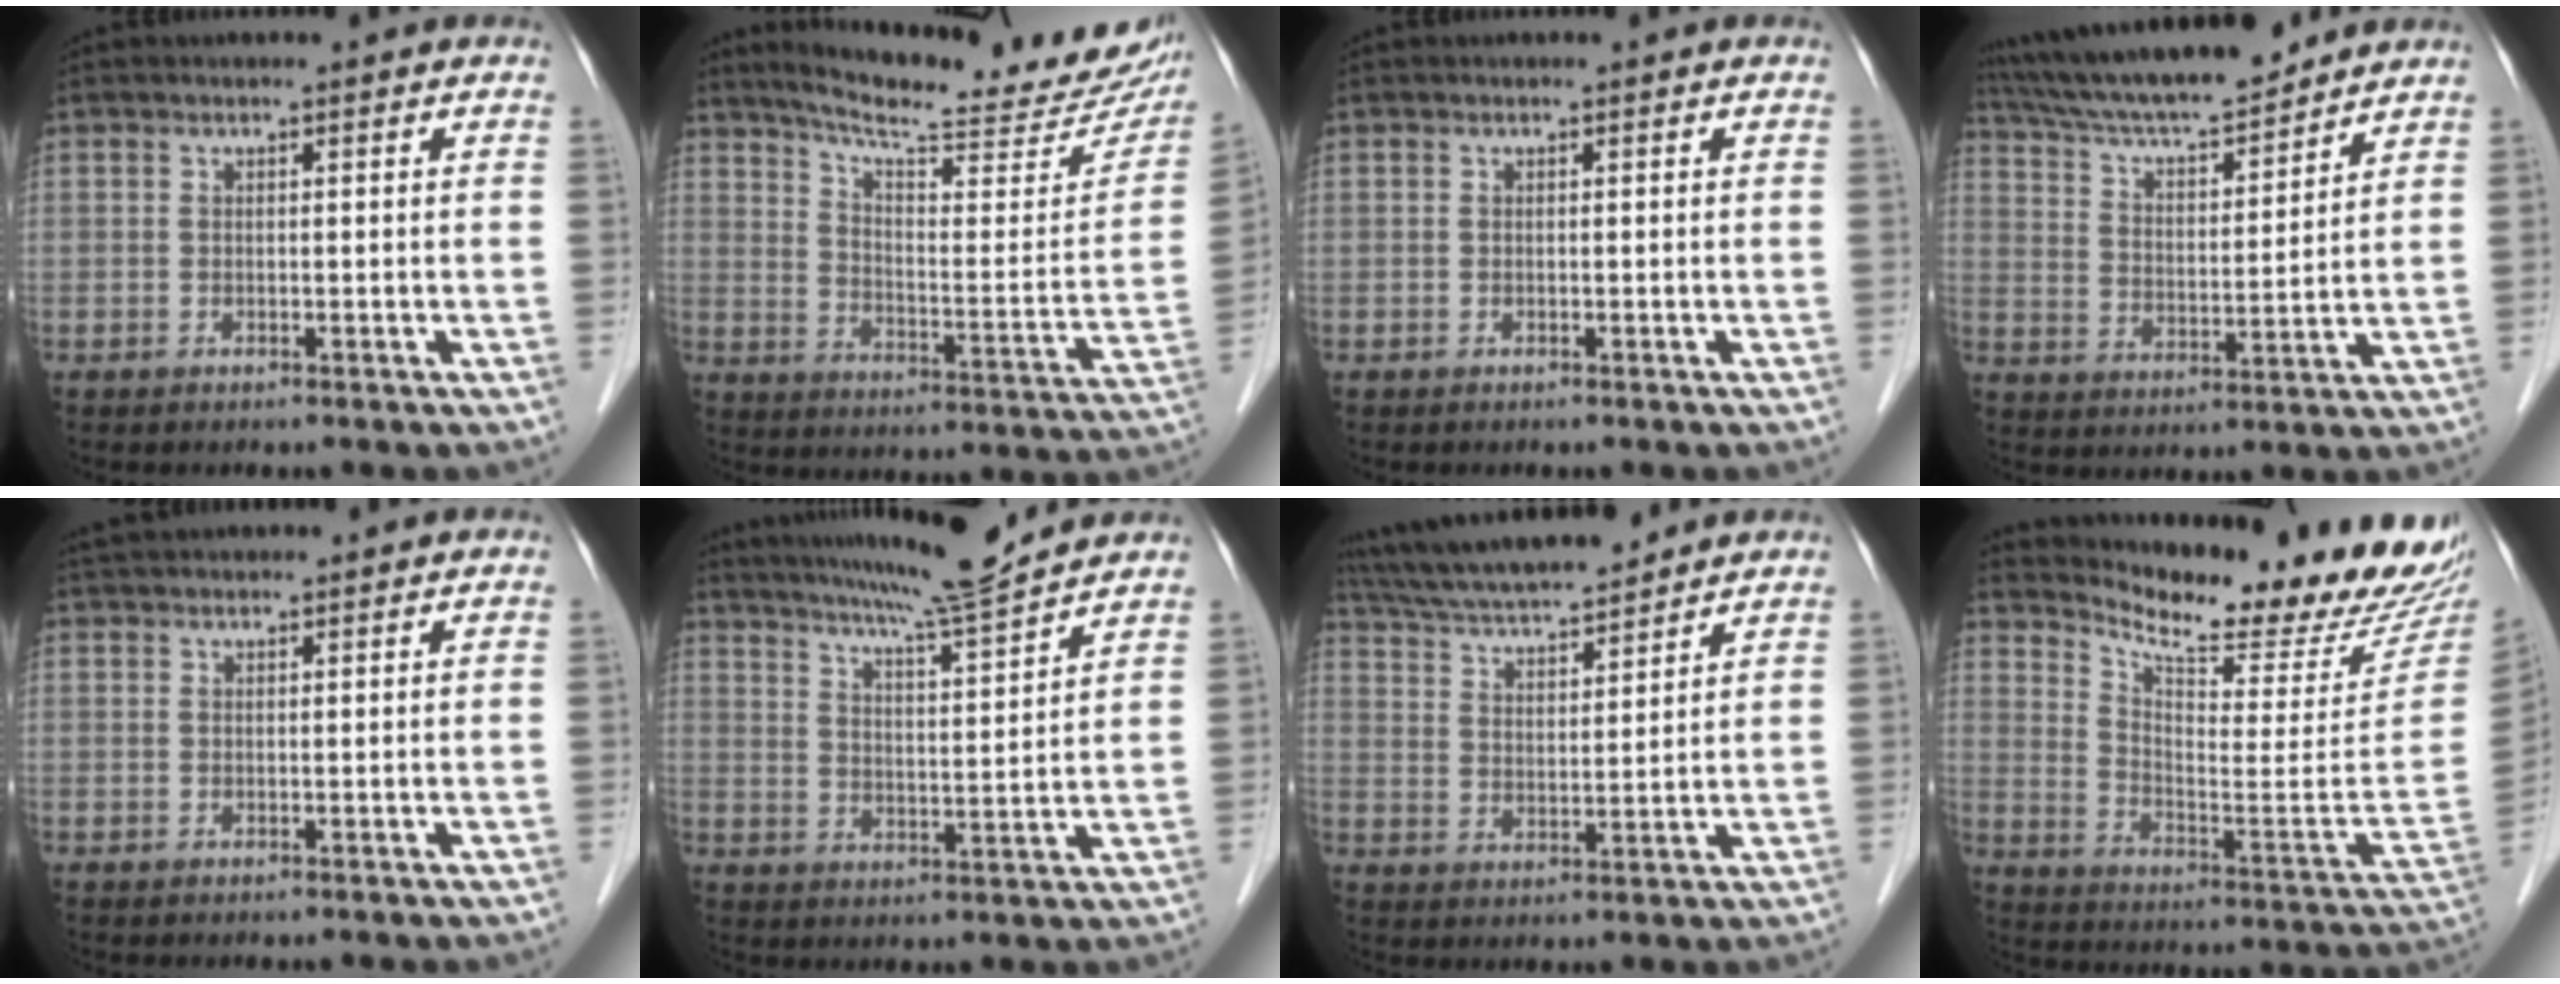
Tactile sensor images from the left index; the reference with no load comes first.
{"total": 23.9, "force": [21.2, 3.1, 10.7], "torque": [-0.158, -0.051, 0.274]}
{"total": 0.0}
{"total": 16.8, "force": [15.2, 2.1, 7.0], "torque": [-0.127, 0.018, 0.258]}
{"total": 4.4, "force": [4.1, 0.5, 1.6], "torque": [-0.021, 0.040, 0.065]}
{"total": 12.9, "force": [11.8, -0.9, 5.3], "torque": [-0.094, -0.002, 0.179]}
{"total": 14.2, "force": [13.0, 1.4, 5.7], "torque": [-0.108, 0.021, 0.223]}
{"total": 23.0, "force": [21.4, 2.1, 8.2], "torque": [-0.139, -0.099, 0.288]}